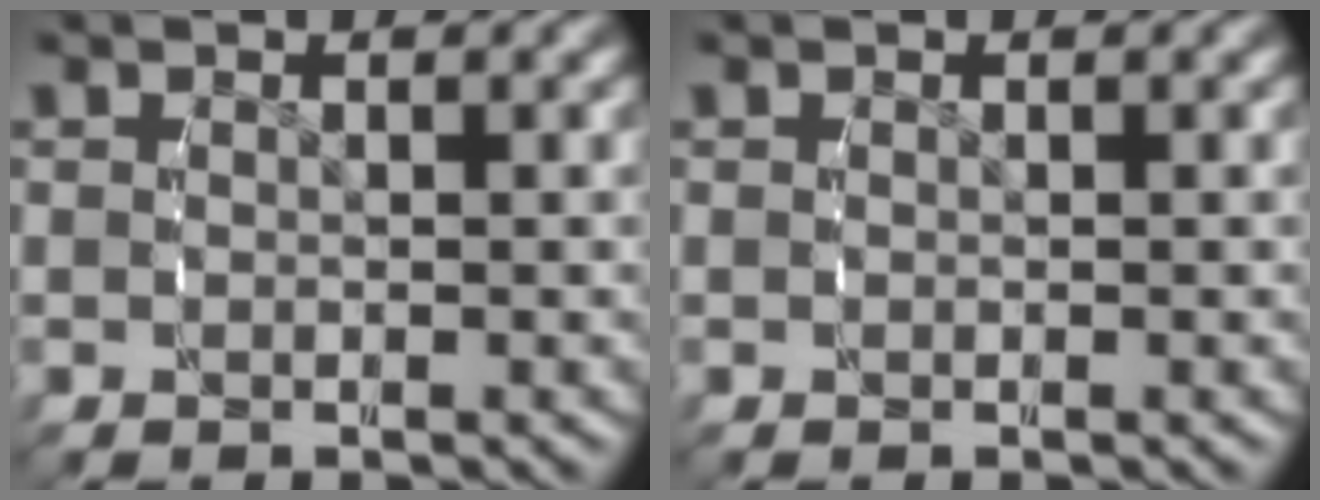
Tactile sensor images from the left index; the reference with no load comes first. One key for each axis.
{"total": 0.0}